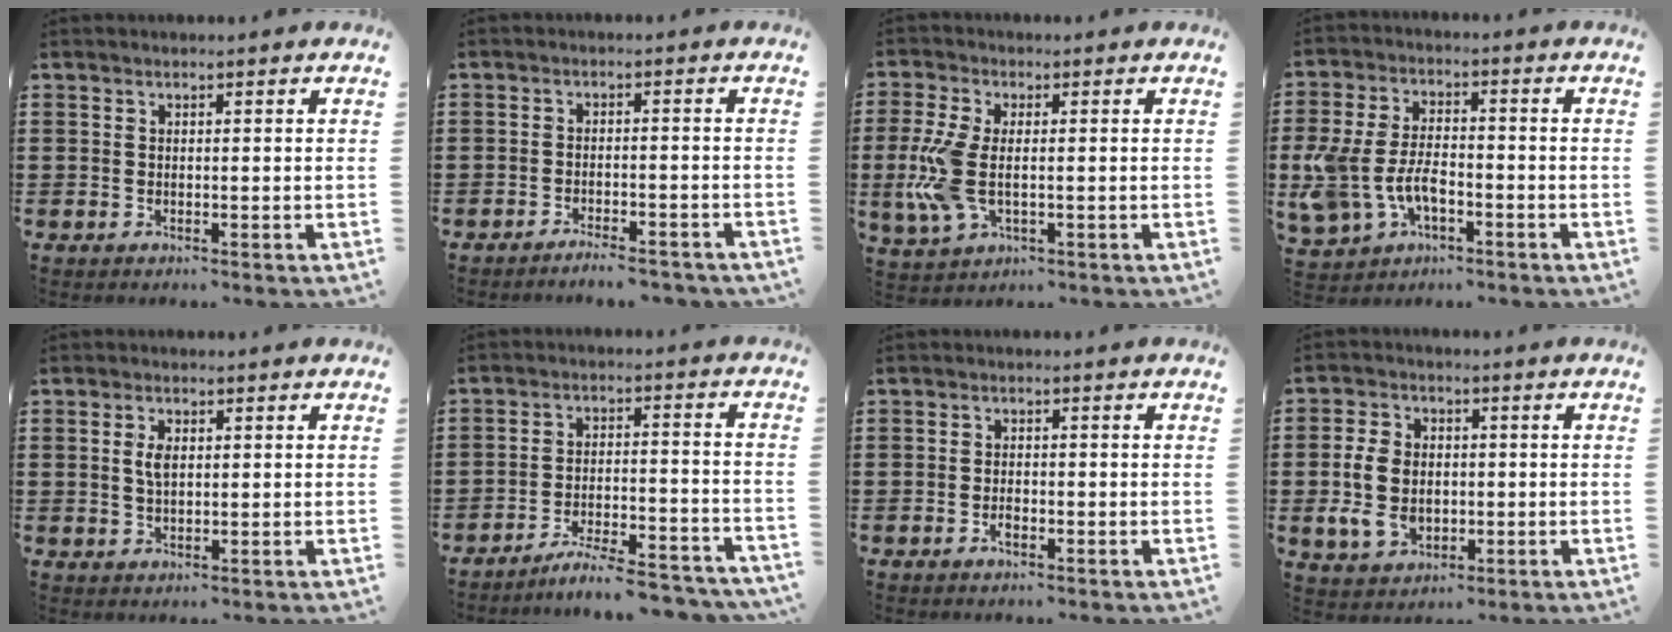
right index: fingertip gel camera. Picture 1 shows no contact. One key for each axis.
{"total": 2.9, "fx": -2.8, "fy": 0.1, "fz": 0.8, "tx": -0.015, "ty": 0.002, "tz": -0.057}
{"total": 8.1, "fx": -0.7, "fy": 3.9, "fz": 7.1, "tx": -0.172, "ty": -0.012, "tz": -0.014}
{"total": 8.2, "fx": -2.4, "fy": 4.9, "fz": 6.1, "tx": -0.154, "ty": 0.002, "tz": -0.051}
{"total": 2.8, "fx": 0.5, "fy": 1.3, "fz": 2.4, "tx": -0.051, "ty": 0.007, "tz": 0.008}
{"total": 6.7, "fx": -6.2, "fy": 0.2, "fz": 2.6, "tx": -0.036, "ty": 0.005, "tz": -0.116}
{"total": 1.4, "fx": -0.7, "fy": 0.7, "fz": 1.0, "tx": -0.020, "ty": -0.002, "tz": -0.013}
{"total": 7.6, "fx": -0.7, "fy": 5.8, "fz": 4.8, "tx": -0.131, "ty": 0.005, "tz": -0.020}